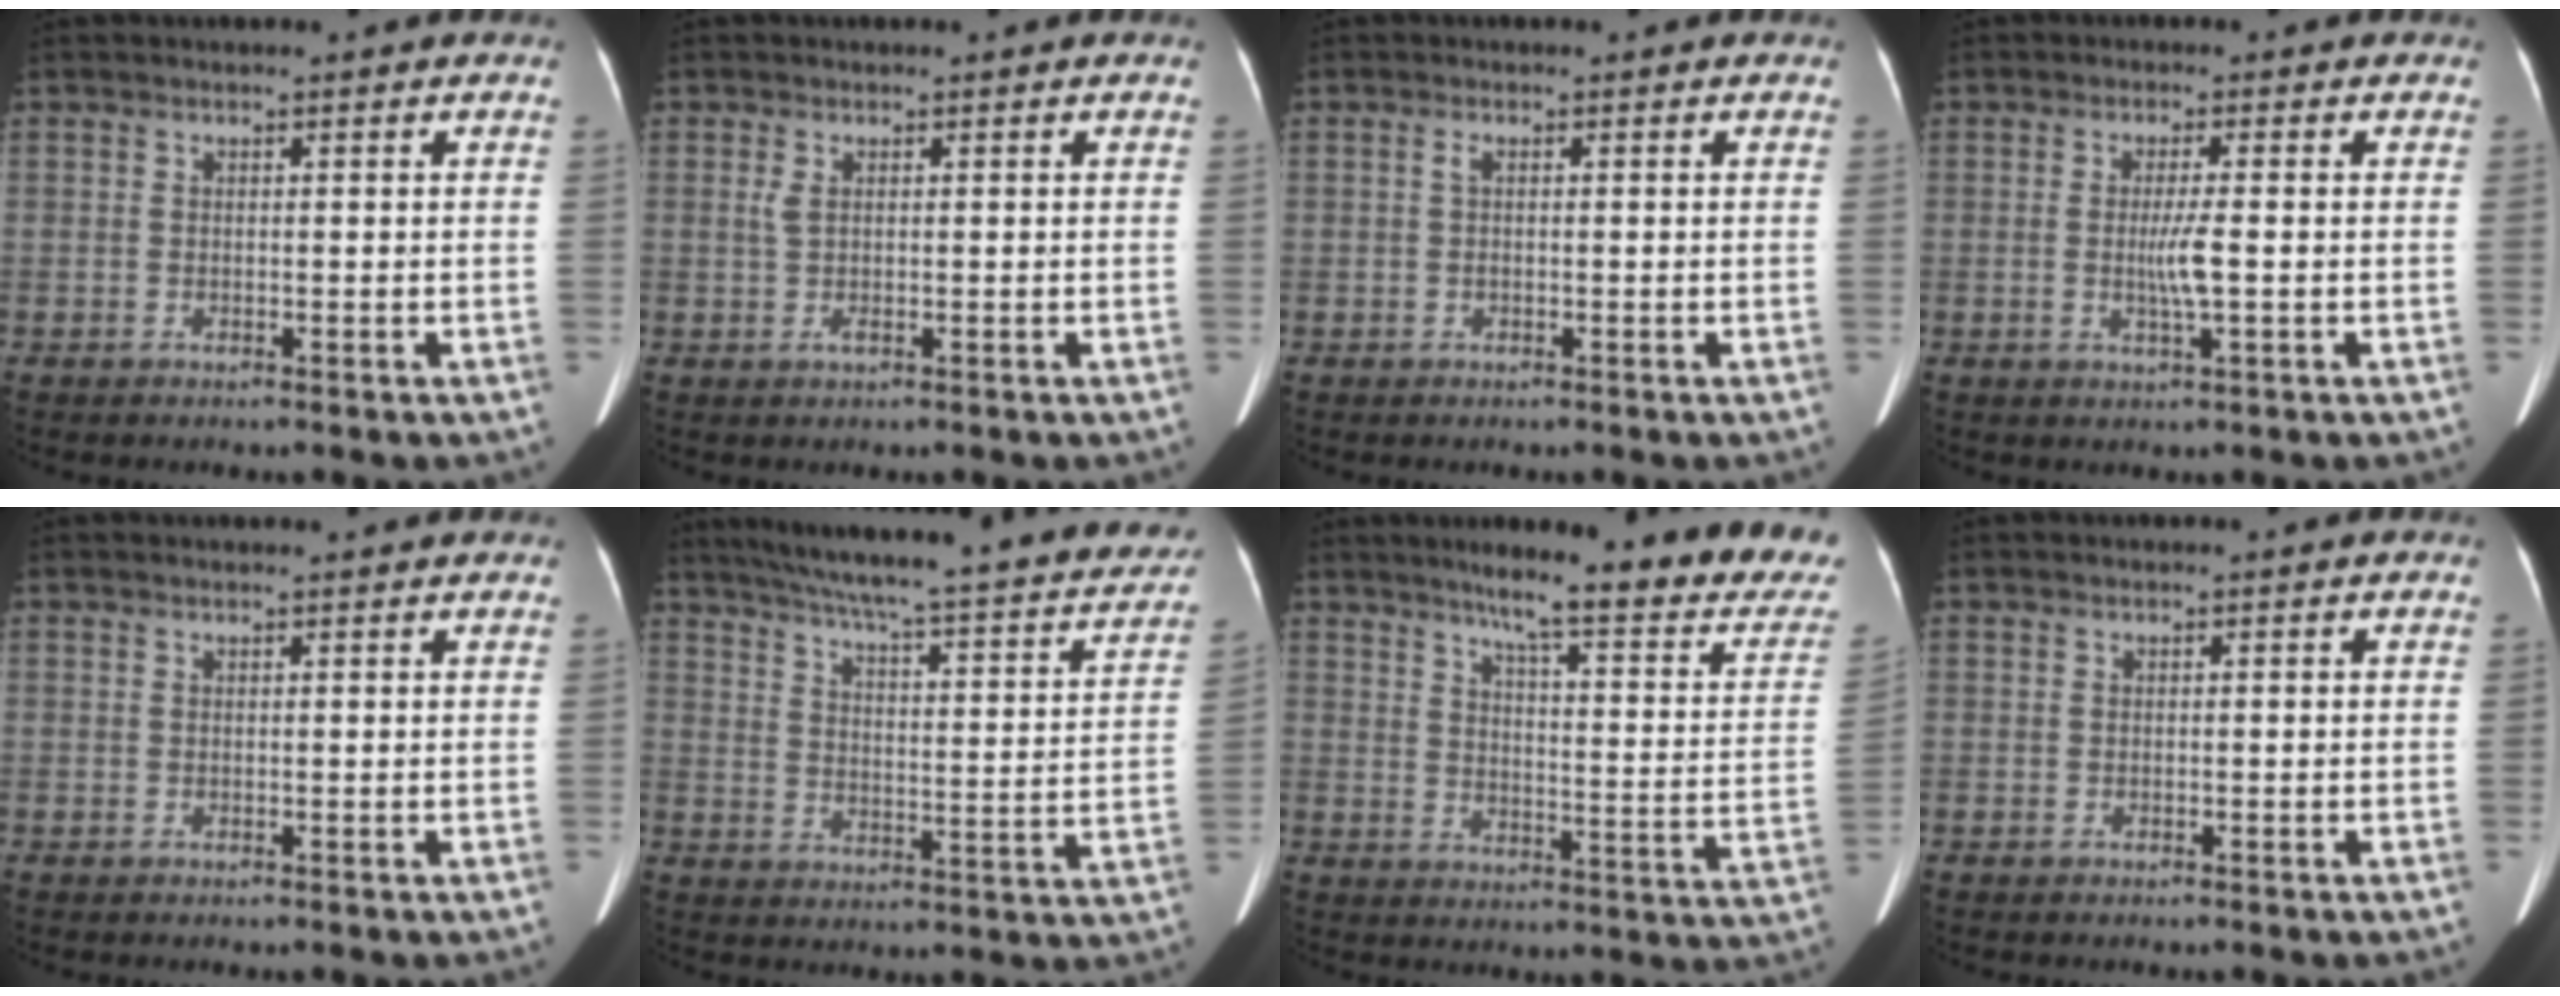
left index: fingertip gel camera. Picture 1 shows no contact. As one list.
[{"total": 1.5, "force": [0.3, 0.5, 1.4], "torque": [-0.035, -0.003, 0.009]}, {"total": 0.7, "force": [0.1, 0.3, 0.7], "torque": [-0.014, 0.001, 0.004]}, {"total": 3.5, "force": [-0.4, -0.2, 3.5], "torque": [-0.071, -0.007, -0.006]}, {"total": 2.4, "force": [2.3, 0.0, 0.6], "torque": [-0.009, 0.014, 0.027]}, {"total": 29.1, "force": [25.0, 3.9, 14.5], "torque": [-0.221, -0.037, 0.309]}, {"total": 22.3, "force": [18.7, 1.7, 12.0], "torque": [-0.153, -0.059, 0.230]}, {"total": 0.0}]